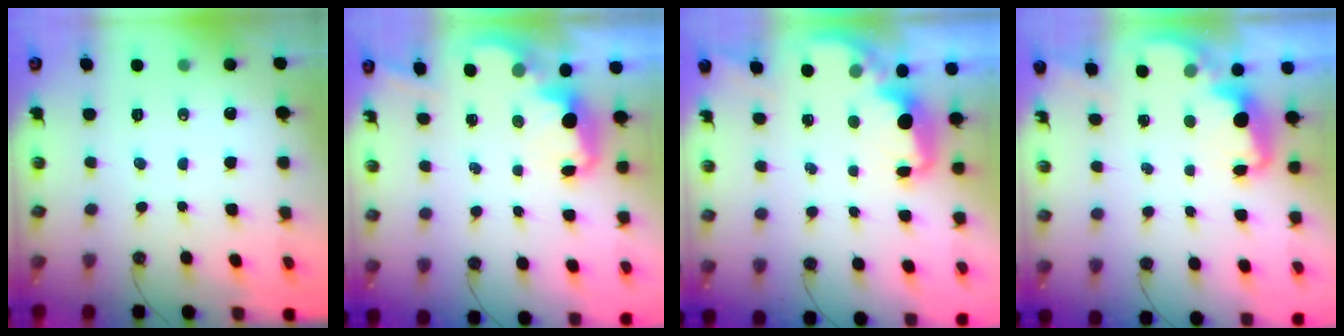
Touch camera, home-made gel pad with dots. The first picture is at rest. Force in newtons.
{"total": 2.6, "press": 2.6, "slide": 0.4}
{"total": 2.3, "press": 2.0, "slide": 1.1}
{"total": 2.2, "press": 2.1, "slide": 0.6}